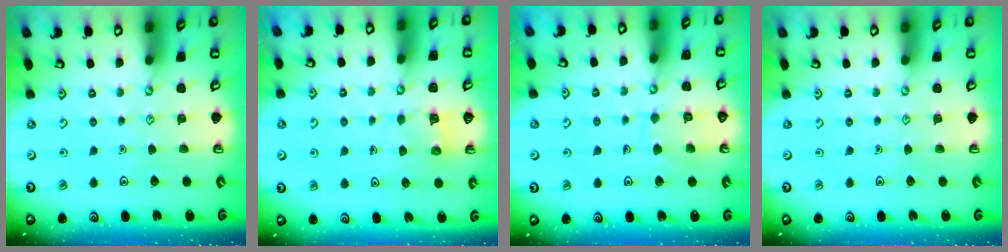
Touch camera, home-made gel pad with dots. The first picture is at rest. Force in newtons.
{"total": 3.8, "press": 3.8, "slide": 0.4}
{"total": 8.1, "press": 8.1, "slide": 0.7}
{"total": 0.0}